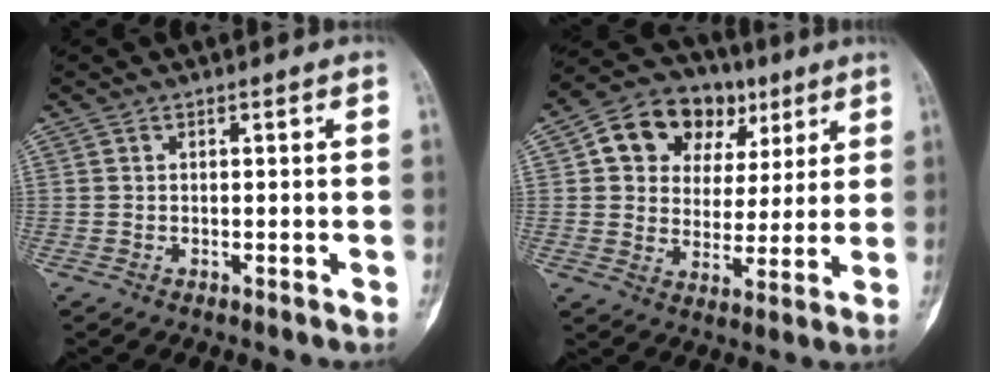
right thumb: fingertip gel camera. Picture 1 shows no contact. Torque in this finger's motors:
{"motor_torque": [0.29, 0.65, 0.48, 0.01, 0.28]}